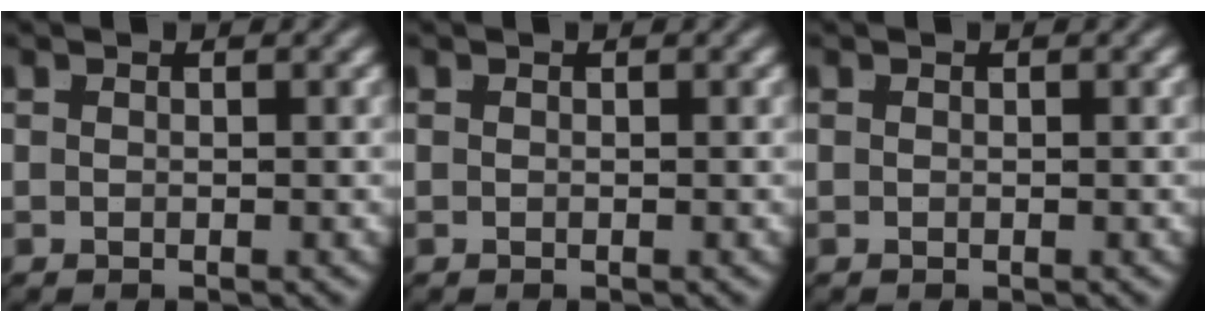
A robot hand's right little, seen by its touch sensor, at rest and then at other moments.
{"total": 0.0}
{"total": 0.0}